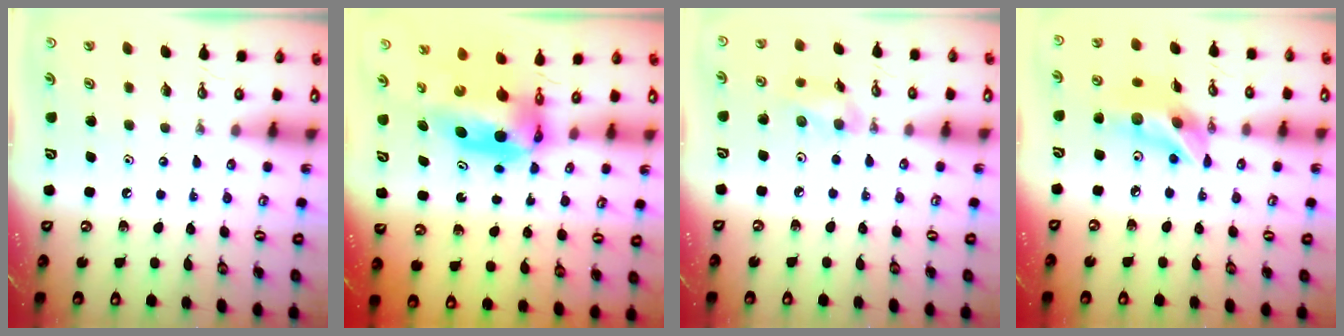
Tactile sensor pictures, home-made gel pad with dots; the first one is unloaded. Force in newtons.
{"total": 6.6, "press": 6.5, "slide": 0.6}
{"total": 7.8, "press": 7.4, "slide": 2.5}
{"total": 14.6, "press": 14.2, "slide": 3.4}